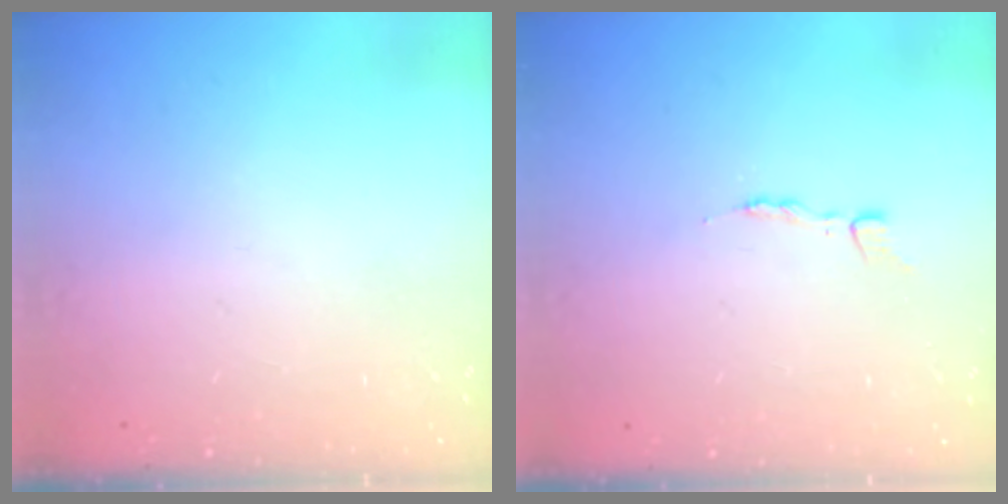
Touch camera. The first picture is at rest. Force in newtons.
{"total": 3.2, "press": 3.2, "slide": 0.3}